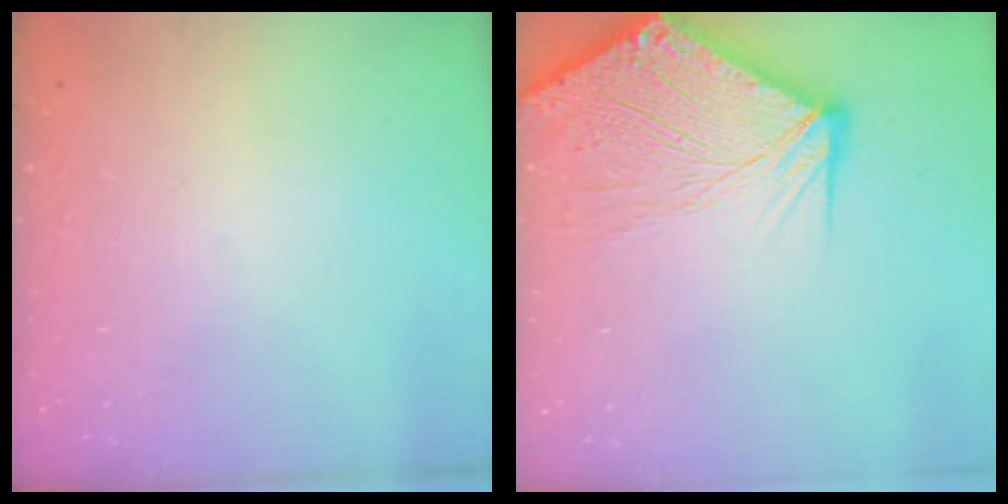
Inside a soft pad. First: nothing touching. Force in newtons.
{"total": 15.2, "press": 14.9, "slide": 2.6}